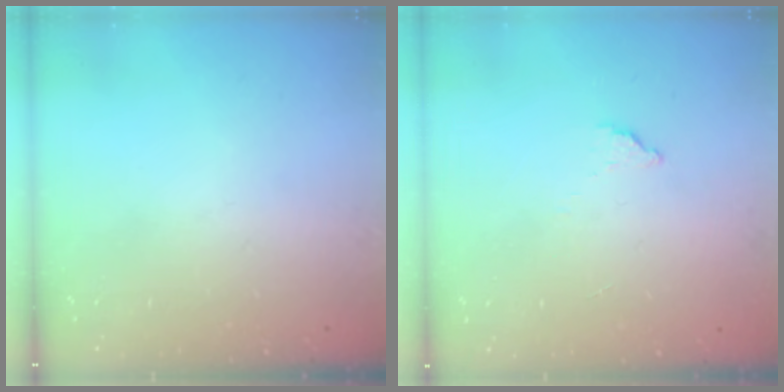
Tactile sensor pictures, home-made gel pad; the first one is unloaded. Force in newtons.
{"total": 2.6, "press": 2.6, "slide": 0.3}